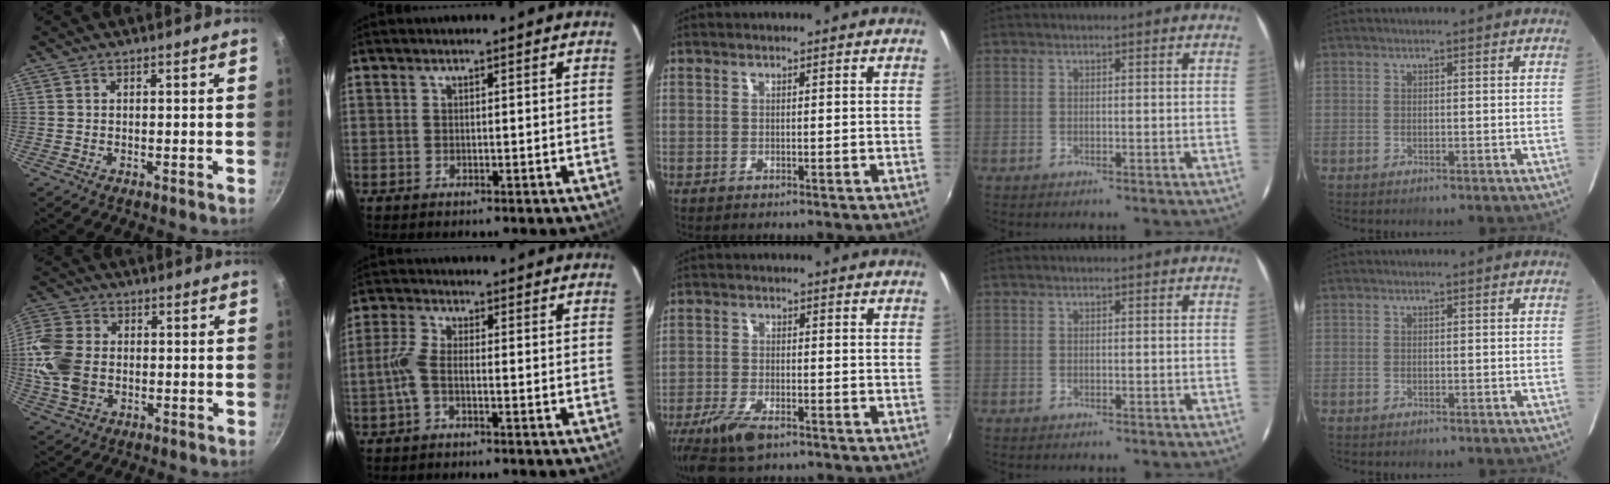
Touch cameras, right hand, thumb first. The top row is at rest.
{"thumb": {"total": 13.0, "force": [-0.8, 9.7, 8.6], "torque": [-0.173, 0.009, -0.024]}, "index": {"total": 3.6, "force": [-1.4, 1.0, 3.1], "torque": [-0.079, 0.005, -0.031]}, "middle": {"total": 9.3, "force": [-6.1, 3.5, 6.0], "torque": [-0.148, -0.025, -0.116]}}